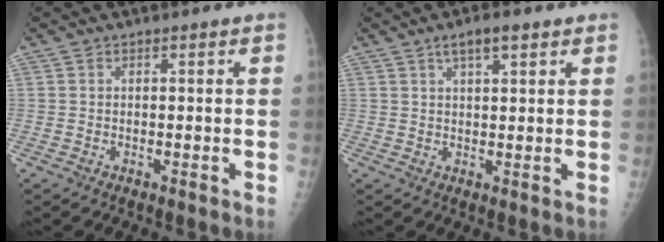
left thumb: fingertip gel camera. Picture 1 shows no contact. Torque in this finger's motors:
{"motor_torque": [0.51, 0.17, 0.53, 0.03, 0.02]}